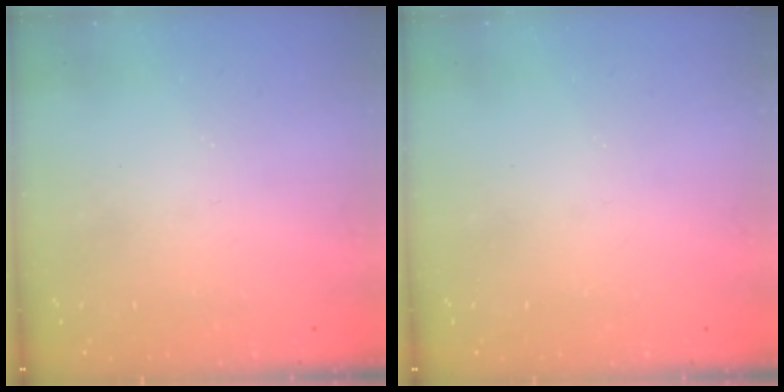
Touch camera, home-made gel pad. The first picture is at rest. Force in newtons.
{"total": 0.0}